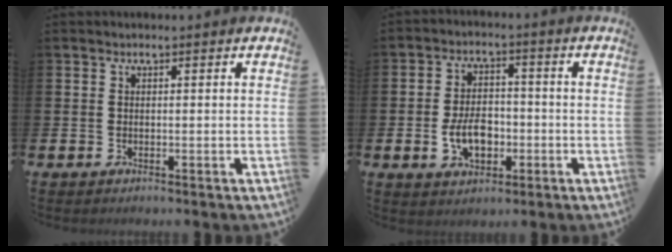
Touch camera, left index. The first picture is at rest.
{"total": 5.8, "force": [-1.5, 3.8, 4.1], "torque": [-0.063, 0.008, -0.029]}